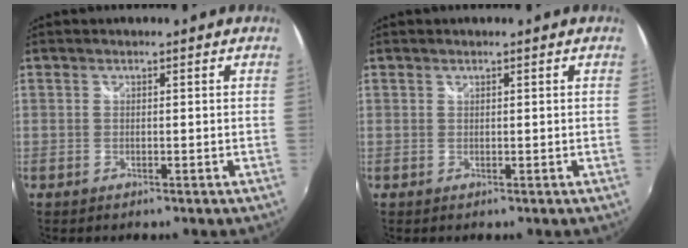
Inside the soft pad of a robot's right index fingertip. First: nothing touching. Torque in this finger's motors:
{"motor_torque": [-0.05, 0.04, -0.05, -0.01]}